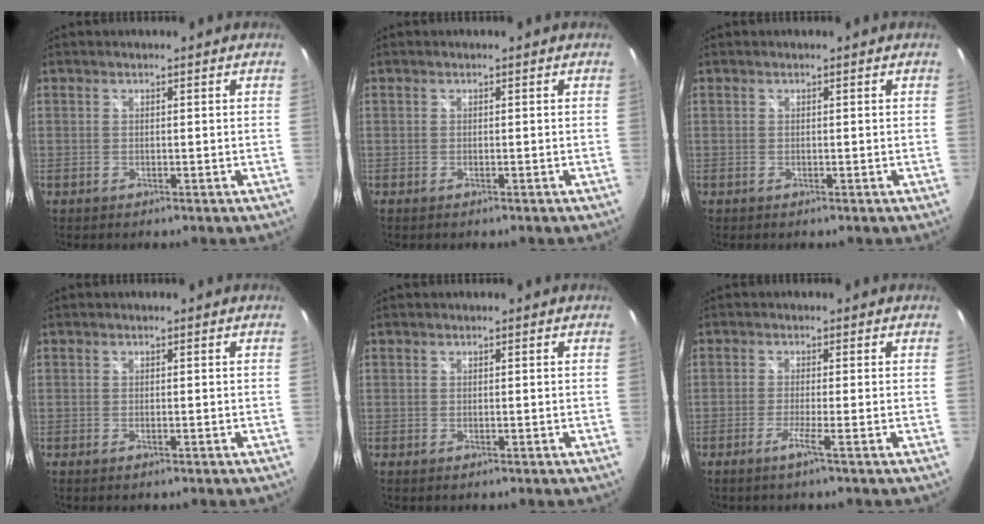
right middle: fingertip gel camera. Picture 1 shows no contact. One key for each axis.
{"total": 0.0}
{"total": 0.0}
{"total": 0.7, "fx": -0.5, "fy": 0.0, "fz": 0.5, "tx": -0.006, "ty": 0.002, "tz": -0.008}
{"total": 0.0}
{"total": 2.7, "fx": -1.5, "fy": -1.1, "fz": 1.9, "tx": -0.046, "ty": -0.004, "tz": -0.033}